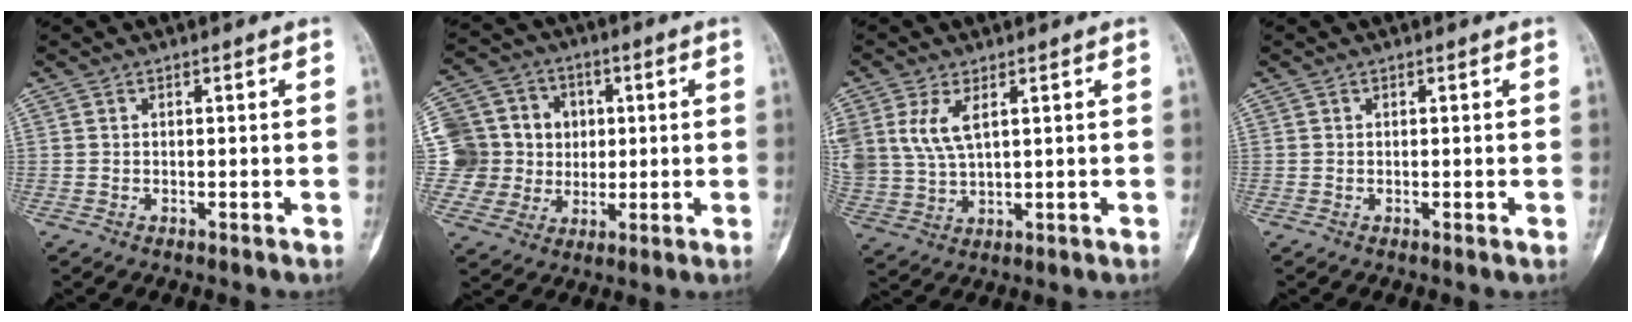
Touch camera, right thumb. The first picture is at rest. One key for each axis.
{"total": 14.8, "fx": 1.9, "fy": 14.0, "fz": 4.5, "tx": -0.052, "ty": 0.032, "tz": 0.045}
{"total": 7.5, "fx": 2.9, "fy": 3.8, "fz": 5.8, "tx": -0.128, "ty": -0.004, "tz": 0.070}
{"total": 0.0}